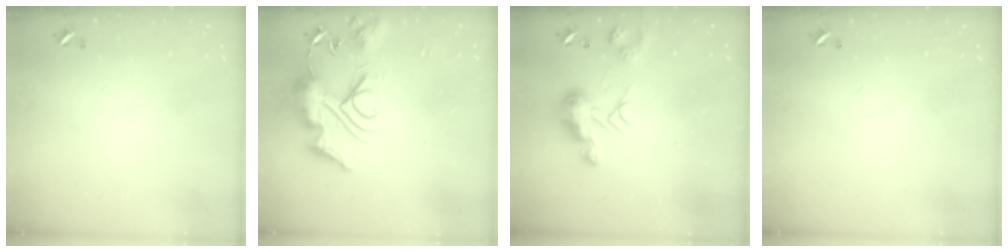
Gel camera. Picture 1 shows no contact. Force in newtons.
{"total": 17.1, "press": 17.1, "slide": 1.7}
{"total": 8.7, "press": 8.6, "slide": 0.2}
{"total": 0.0}